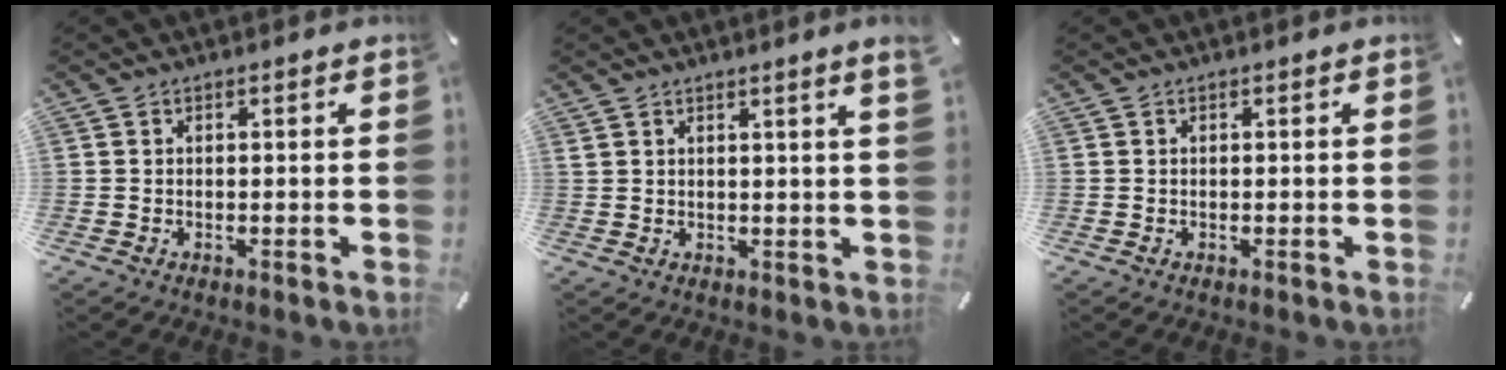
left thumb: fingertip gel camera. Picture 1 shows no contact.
{"total": 2.6, "force": [1.7, -0.2, 2.0], "torque": [-0.031, -0.007, 0.028]}
{"total": 0.0}